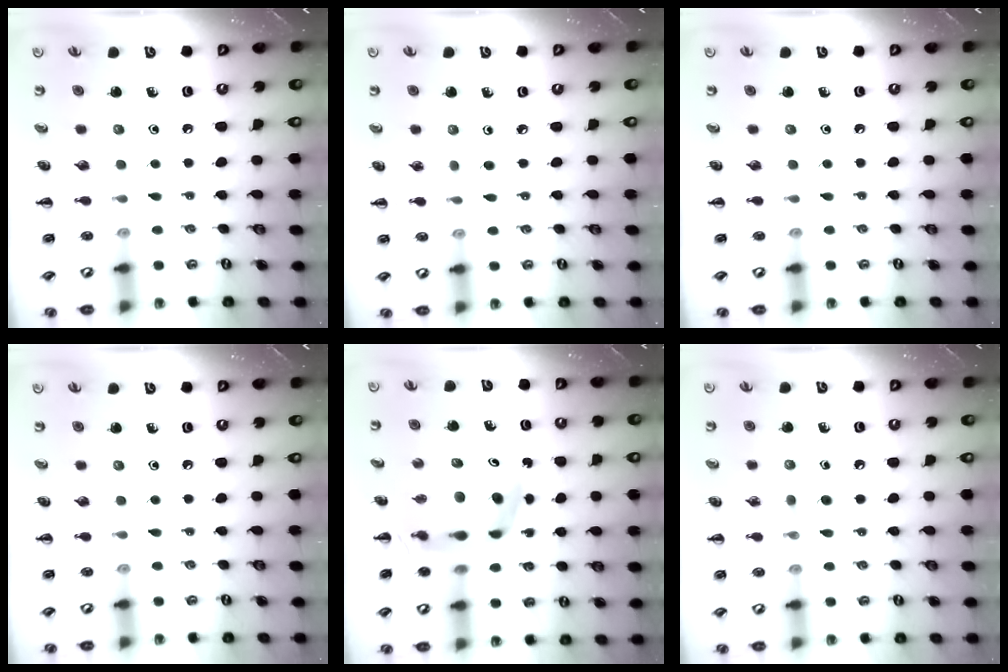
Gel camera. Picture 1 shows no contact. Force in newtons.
{"total": 3.6, "press": 3.3, "slide": 1.4}
{"total": 0.0}
{"total": 0.0}
{"total": 7.2, "press": 6.8, "slide": 2.4}
{"total": 2.9, "press": 2.6, "slide": 1.3}